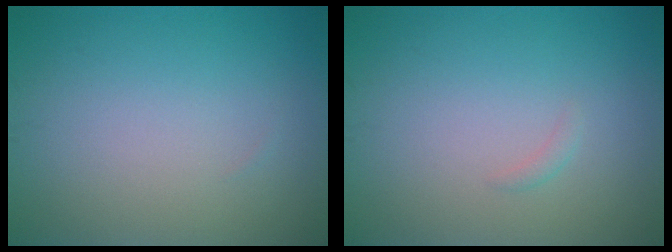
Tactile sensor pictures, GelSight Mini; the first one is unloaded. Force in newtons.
{"total": 0.5, "press": 0.5, "slide": 0.1}